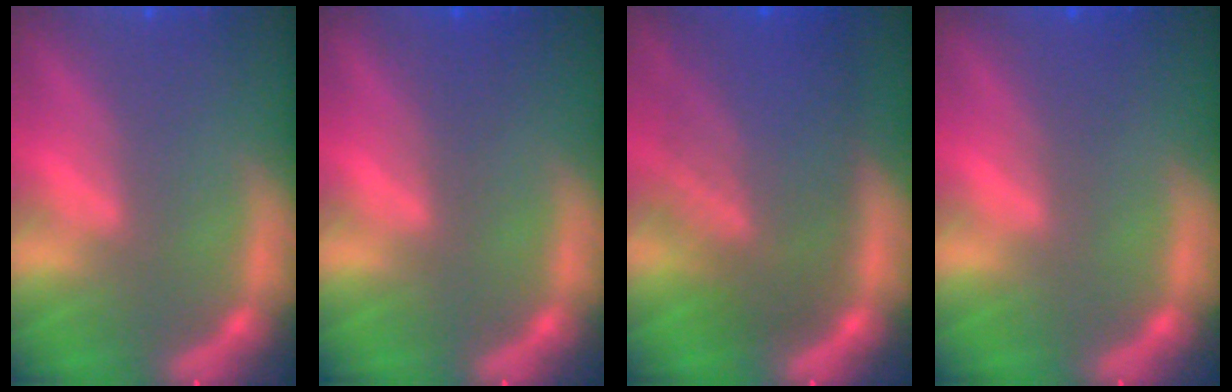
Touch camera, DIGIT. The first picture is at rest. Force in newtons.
{"total": 1.5}
{"total": 10.0}
{"total": 1.4}